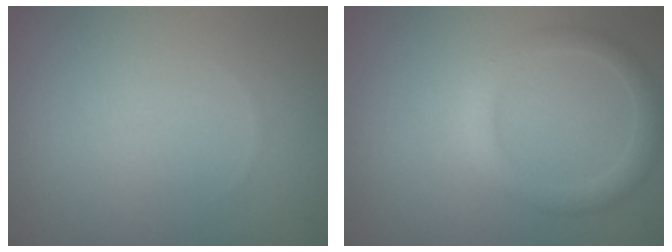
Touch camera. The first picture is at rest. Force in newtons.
{"total": 2.3, "press": 2.3, "slide": 0.1}